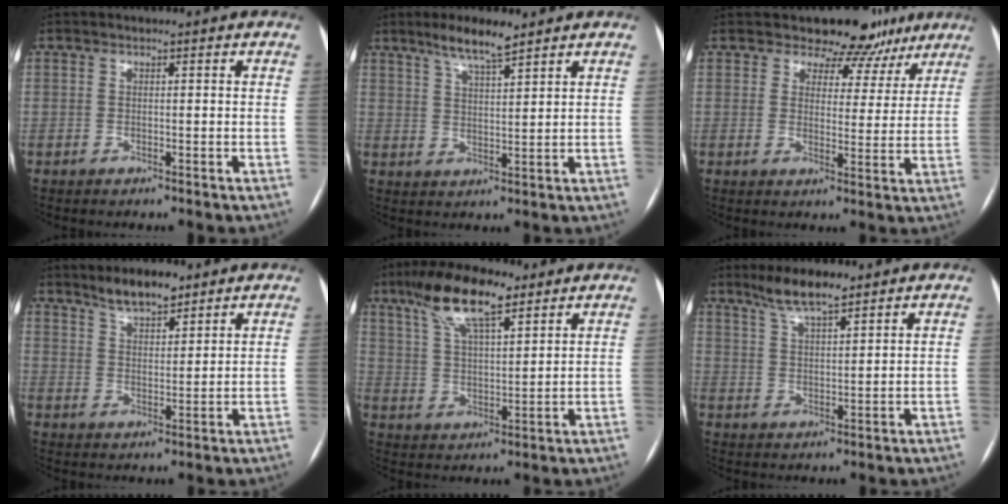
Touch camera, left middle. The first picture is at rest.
{"total": 5.9, "force": [4.6, 0.6, 3.7], "torque": [-0.072, 0.002, 0.083]}
{"total": 9.9, "force": [8.2, 5.3, 1.3], "torque": [0.013, 0.002, 0.083]}
{"total": 5.9, "force": [4.7, 1.8, 3.0], "torque": [-0.056, 0.004, 0.084]}
{"total": 11.8, "force": [7.7, 3.1, 8.4], "torque": [-0.162, 0.020, 0.141]}
{"total": 6.2, "force": [4.9, 0.8, 3.7], "torque": [-0.075, 0.005, 0.091]}